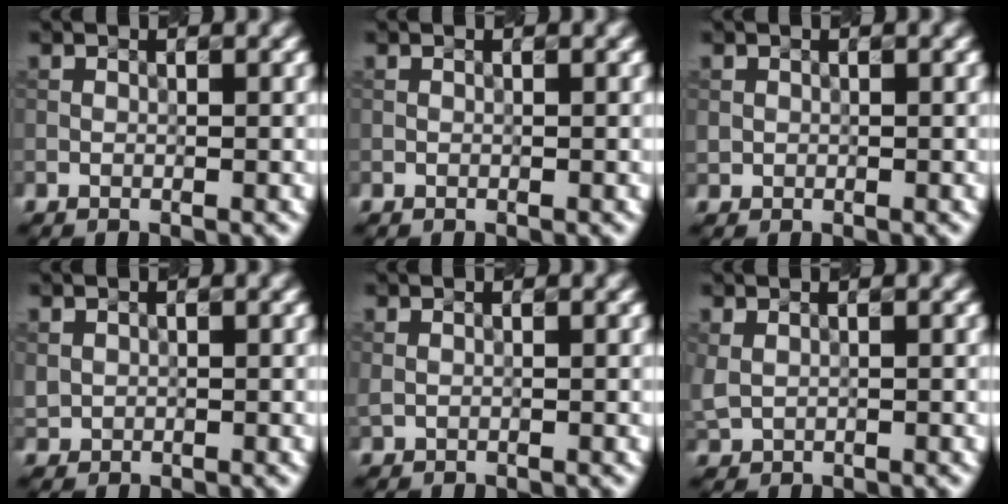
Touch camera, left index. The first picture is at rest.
{"total": 0.0}
{"total": 0.6, "force": [0.1, 0.6, 0.0], "torque": [0.005, -0.003, 0.000]}
{"total": 0.9, "force": [0.3, 0.9, 0.1], "torque": [0.001, -0.002, 0.008]}
{"total": 0.0}
{"total": 1.3, "force": [0.3, 1.0, 0.8], "torque": [-0.023, -0.002, 0.012]}